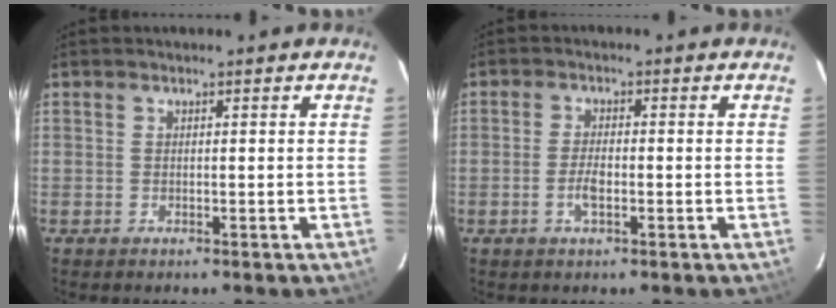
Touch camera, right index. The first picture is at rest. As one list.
[{"total": 3.2, "force": [-1.2, 1.1, 2.7], "torque": [-0.058, 0.001, -0.025]}]